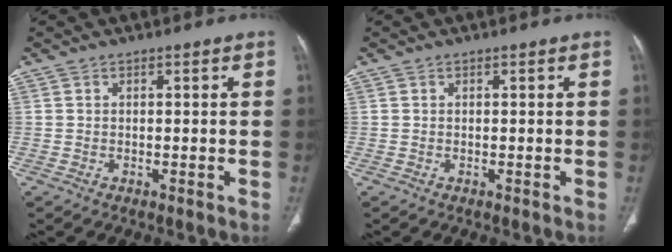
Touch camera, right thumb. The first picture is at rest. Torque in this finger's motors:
{"motor_torque": [-0.01, 0.13, 0.00, 0.00, 0.00]}